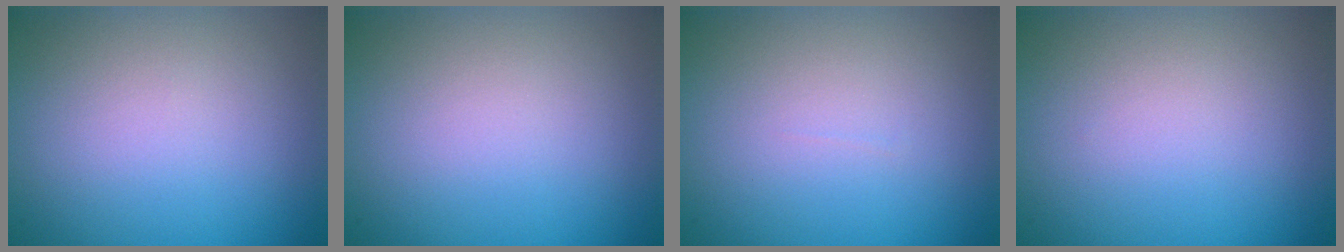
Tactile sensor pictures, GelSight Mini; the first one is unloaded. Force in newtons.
{"total": 0.0}
{"total": 0.0}
{"total": 0.0}